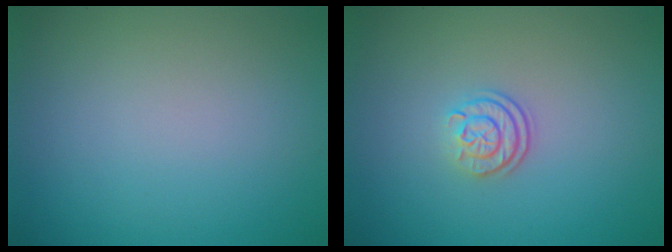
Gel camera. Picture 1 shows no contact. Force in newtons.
{"total": 2.4, "press": 1.8, "slide": 1.5}